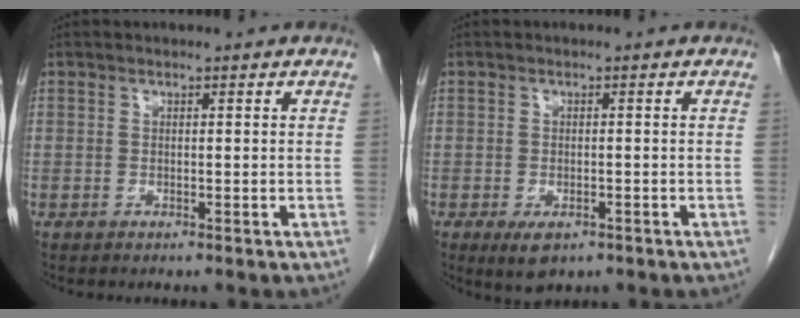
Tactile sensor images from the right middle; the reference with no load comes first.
{"total": 3.7, "force": [-2.0, 1.8, 2.6], "torque": [-0.043, -0.005, -0.024]}